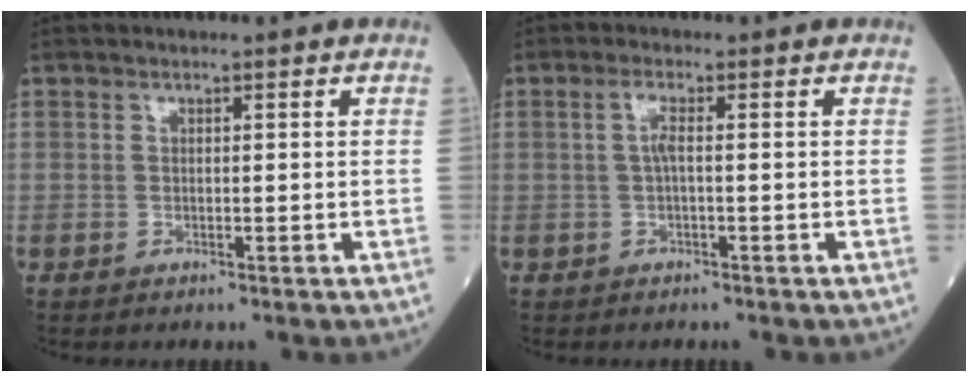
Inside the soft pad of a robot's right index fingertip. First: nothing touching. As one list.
[{"total": 1.8, "force": [0.0, 0.1, 1.8], "torque": [-0.039, 0.003, 0.001]}]